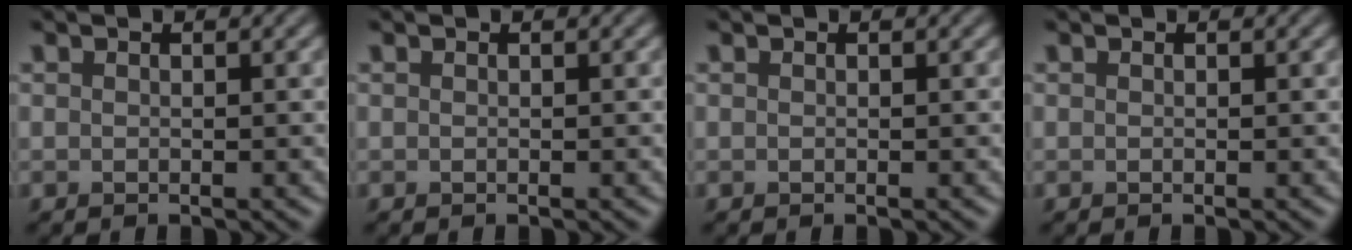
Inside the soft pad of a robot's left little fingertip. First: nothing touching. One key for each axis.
{"total": 0.0}
{"total": 0.0}
{"total": 0.0}